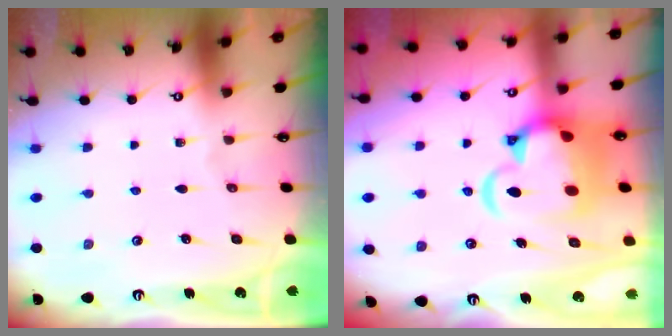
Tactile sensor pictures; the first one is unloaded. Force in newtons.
{"total": 9.9, "press": 9.7, "slide": 1.9}